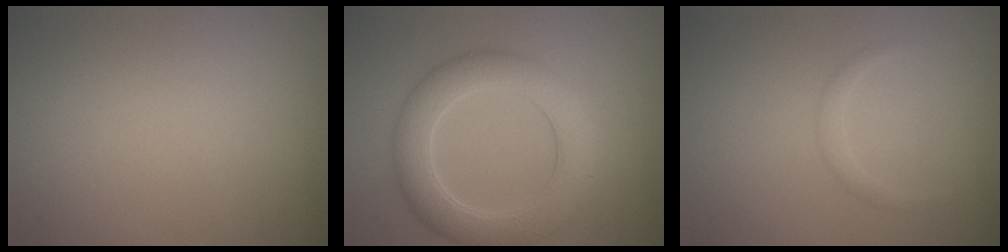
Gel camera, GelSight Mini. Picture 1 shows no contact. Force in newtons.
{"total": 5.8, "press": 5.8, "slide": 0.1}
{"total": 0.9, "press": 0.9, "slide": 0.0}